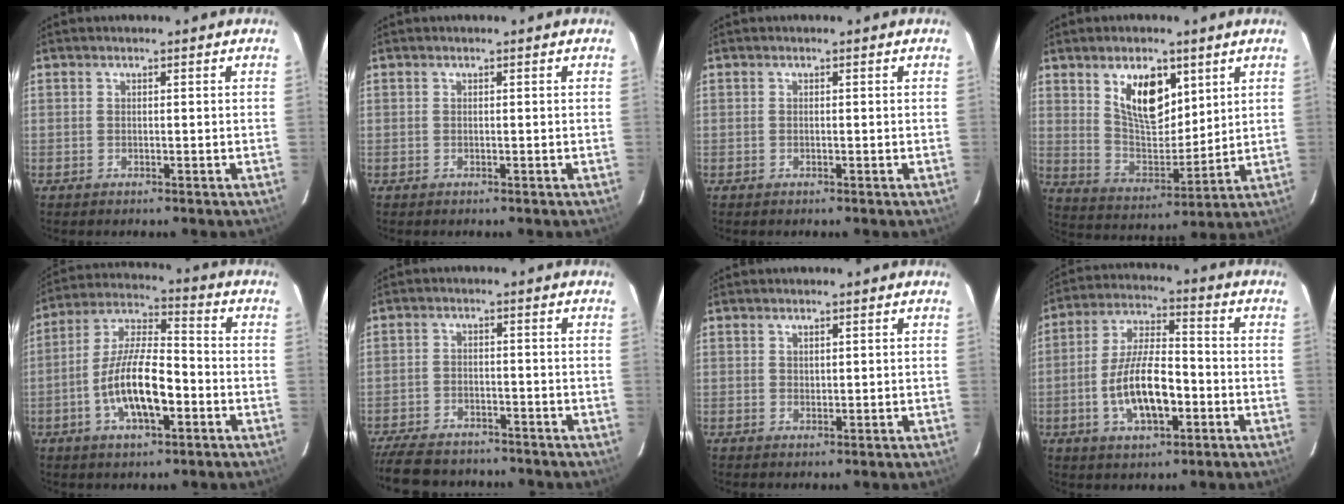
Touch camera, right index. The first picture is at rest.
{"total": 0.0}
{"total": 0.0}
{"total": 12.0, "force": [5.8, 6.1, 8.5], "torque": [-0.140, -0.002, 0.118]}
{"total": 13.4, "force": [-4.3, 4.6, 11.9], "torque": [-0.238, 0.003, -0.078]}
{"total": 12.9, "force": [-10.7, 5.1, 5.1], "torque": [-0.132, -0.011, -0.170]}
{"total": 1.1, "force": [0.8, 0.6, 0.3], "torque": [-0.002, 0.002, 0.014]}
{"total": 12.6, "force": [-3.6, 5.0, 11.0], "torque": [-0.218, 0.004, -0.058]}